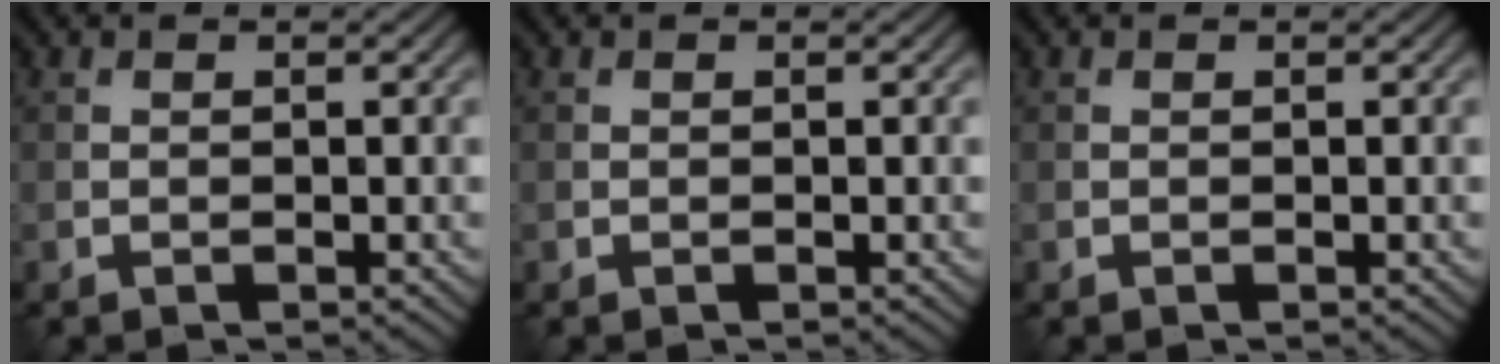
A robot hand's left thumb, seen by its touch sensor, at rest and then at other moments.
{"total": 0.0}
{"total": 0.0}